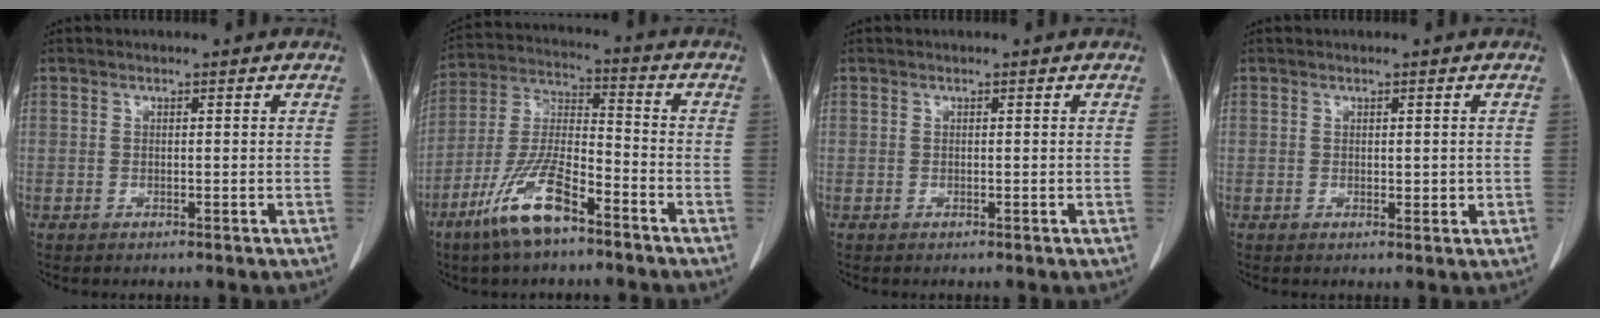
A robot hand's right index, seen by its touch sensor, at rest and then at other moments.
{"total": 12.2, "force": [-7.6, 2.8, 9.1], "torque": [-0.196, -0.012, -0.147]}
{"total": 0.0}
{"total": 1.4, "force": [0.1, 0.9, 1.0], "torque": [-0.012, -0.001, 0.005]}